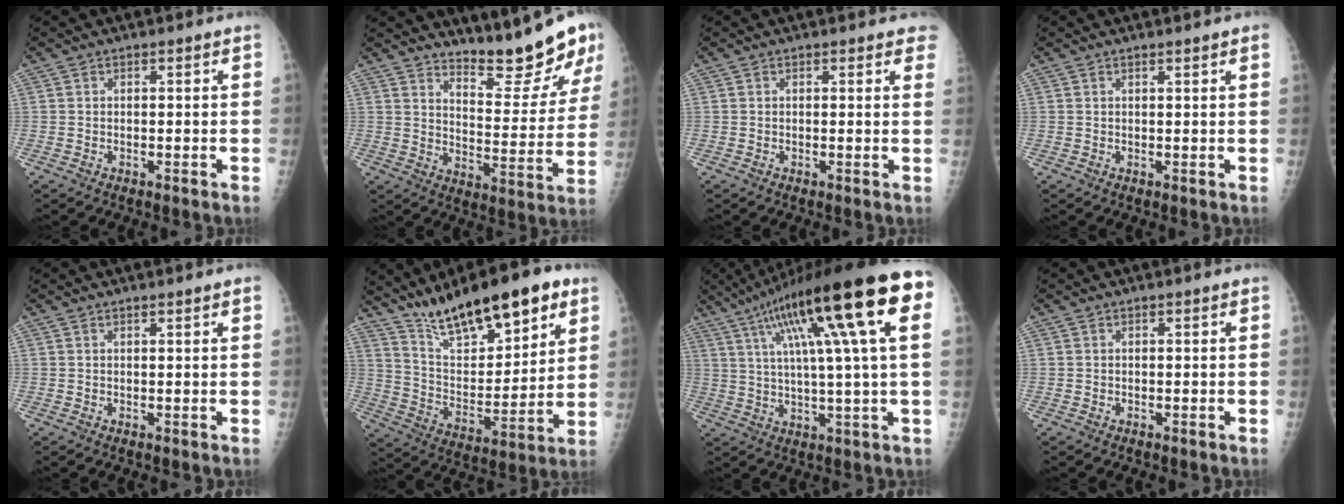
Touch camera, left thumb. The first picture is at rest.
{"total": 15.1, "force": [13.1, 2.5, 7.0], "torque": [-0.068, -0.113, 0.188]}
{"total": 2.8, "force": [2.2, 1.0, 1.3], "torque": [0.009, -0.004, 0.012]}
{"total": 1.6, "force": [1.2, -0.1, 1.1], "torque": [-0.012, 0.001, 0.016]}
{"total": 1.3, "force": [1.0, -0.1, 0.9], "torque": [-0.009, 0.000, 0.015]}
{"total": 21.0, "force": [14.0, 7.5, 13.8], "torque": [-0.183, -0.060, 0.241]}
{"total": 23.6, "force": [9.6, 2.7, 21.4], "torque": [-0.342, 0.013, 0.143]}
{"total": 0.0}